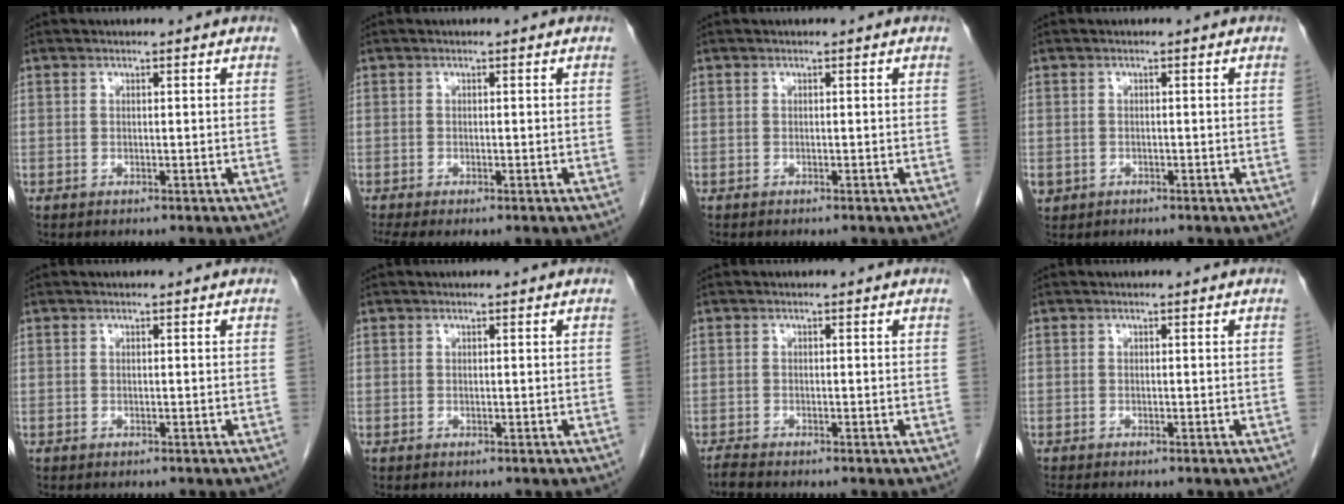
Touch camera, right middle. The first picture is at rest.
{"total": 2.7, "force": [-2.0, 0.5, 1.8], "torque": [-0.034, -0.011, -0.035]}
{"total": 1.0, "force": [-0.9, 0.2, 0.5], "torque": [-0.011, -0.003, -0.011]}
{"total": 1.9, "force": [-1.0, 1.5, 0.5], "torque": [-0.013, 0.001, -0.013]}
{"total": 0.0}
{"total": 0.0}
{"total": 1.3, "force": [-1.3, -0.1, 0.3], "torque": [-0.017, -0.007, -0.028]}
{"total": 2.5, "force": [-2.2, 0.2, 1.1], "torque": [-0.018, -0.006, -0.031]}